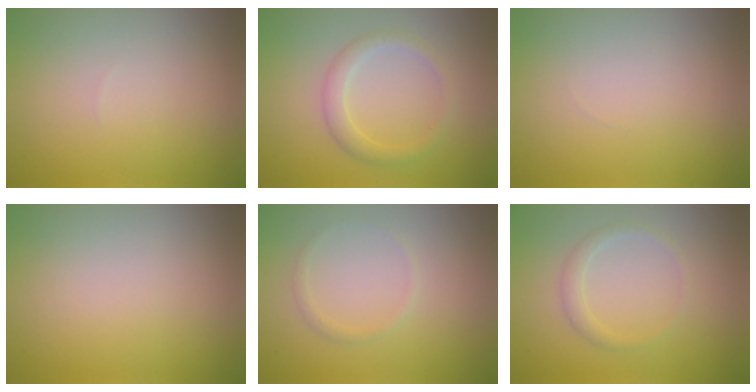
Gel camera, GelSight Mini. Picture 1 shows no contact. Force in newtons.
{"total": 2.1, "press": 2.1, "slide": 0.1}
{"total": 0.0}
{"total": 0.0}
{"total": 0.7, "press": 0.7, "slide": 0.0}
{"total": 1.4, "press": 1.4, "slide": 0.1}